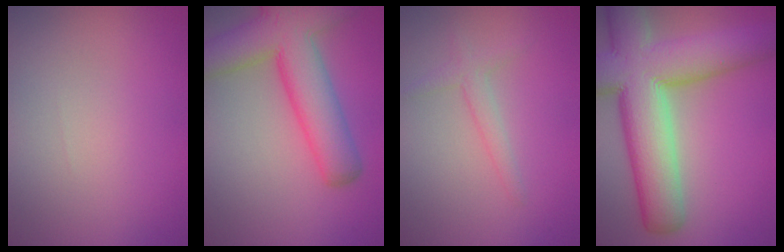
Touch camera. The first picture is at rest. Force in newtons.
{"total": 7.7, "press": 7.7, "slide": 0.7}
{"total": 1.6, "press": 1.6, "slide": 0.1}
{"total": 12.7, "press": 12.7, "slide": 0.7}